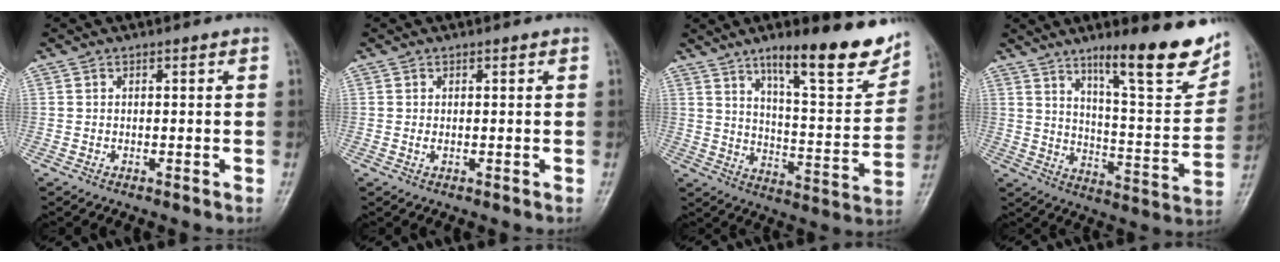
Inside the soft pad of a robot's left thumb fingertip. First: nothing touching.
{"total": 1.0, "force": [0.4, 0.4, 0.7], "torque": [-0.014, -0.001, 0.008]}
{"total": 19.3, "force": [12.8, 4.5, 13.8], "torque": [-0.159, -0.073, 0.197]}
{"total": 19.0, "force": [12.5, 3.8, 13.8], "torque": [-0.159, -0.072, 0.192]}